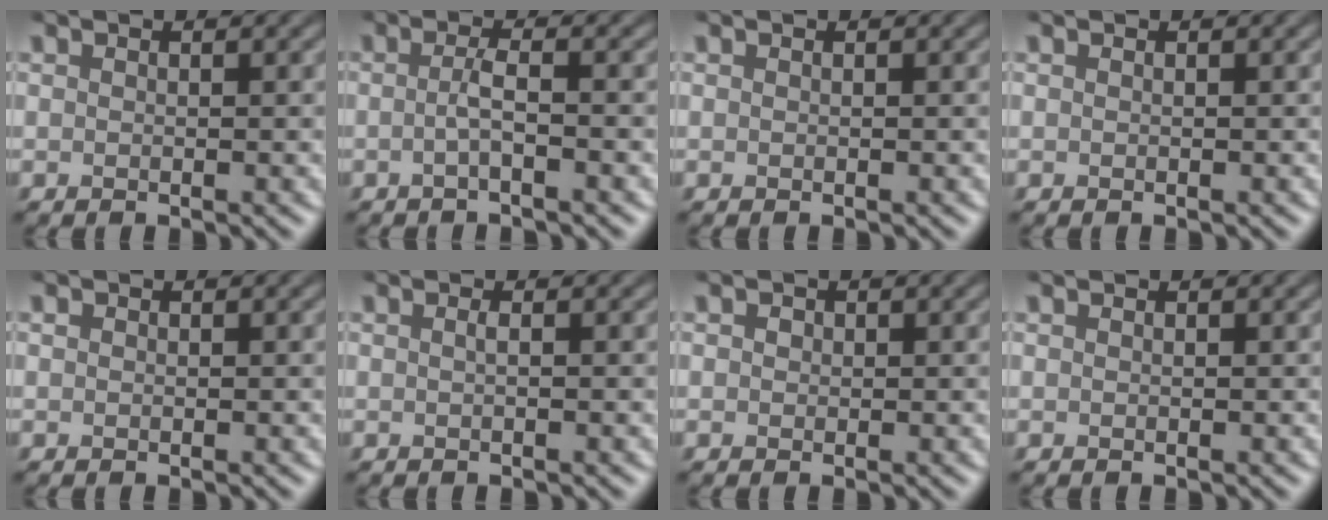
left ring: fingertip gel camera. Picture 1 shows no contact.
{"total": 1.8, "force": [-0.5, 0.3, 1.7], "torque": [-0.032, 0.001, -0.014]}
{"total": 0.0}
{"total": 0.0}
{"total": 0.0}
{"total": 0.6, "force": [0.0, 0.2, 0.6], "torque": [-0.010, 0.002, -0.001]}
{"total": 0.6, "force": [0.1, 0.5, 0.2], "torque": [-0.001, -0.002, 0.001]}
{"total": 0.0}